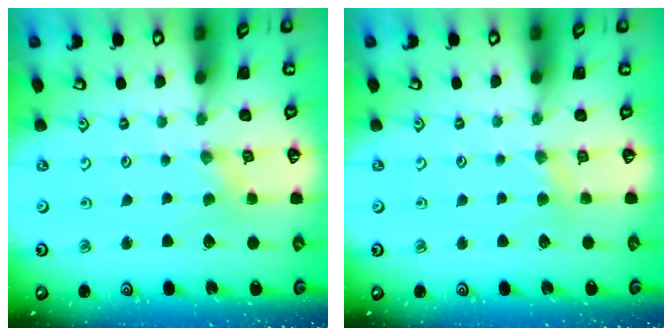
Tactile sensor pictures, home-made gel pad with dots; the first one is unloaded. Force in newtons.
{"total": 3.7, "press": 3.6, "slide": 0.6}